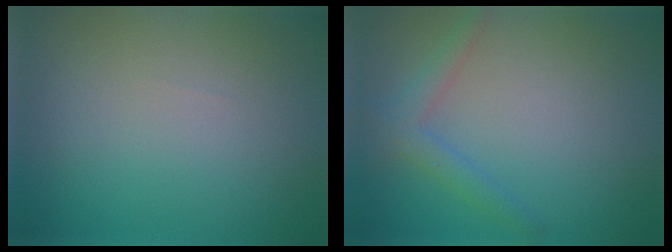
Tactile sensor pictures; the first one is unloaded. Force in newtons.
{"total": 2.2, "press": 2.2, "slide": 0.0}